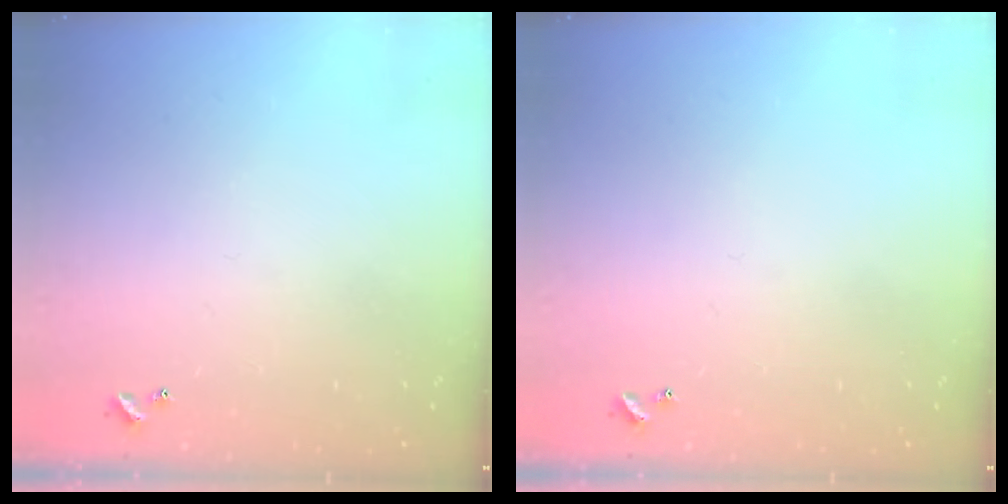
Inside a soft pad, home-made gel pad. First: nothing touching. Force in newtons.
{"total": 0.0}